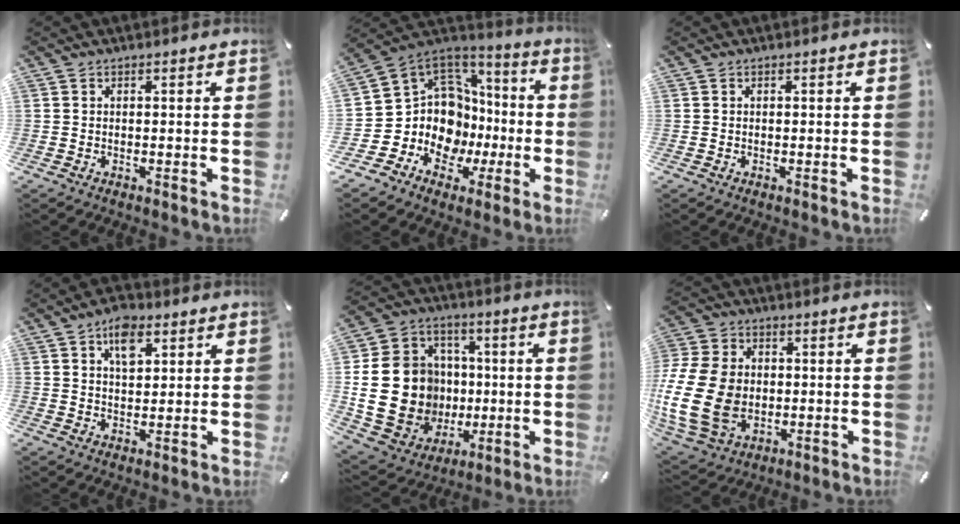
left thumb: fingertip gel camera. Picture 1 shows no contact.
{"total": 13.1, "force": [-0.6, 12.5, 4.0], "torque": [-0.120, -0.047, 0.011]}
{"total": 0.0}
{"total": 7.3, "force": [3.7, 4.4, 4.7], "torque": [-0.062, -0.006, 0.060]}
{"total": 22.5, "force": [-0.2, 19.6, 11.0], "torque": [-0.212, 0.004, 0.030]}
{"total": 19.3, "force": [-1.5, 15.1, 12.0], "torque": [-0.256, 0.006, -0.024]}